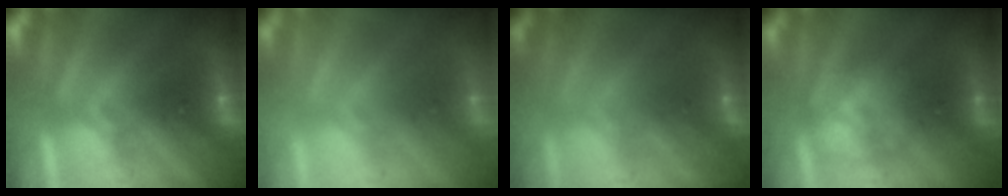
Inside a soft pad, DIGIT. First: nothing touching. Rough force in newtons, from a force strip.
{"total": 8.3}
{"total": 7.1}
{"total": 3.0}